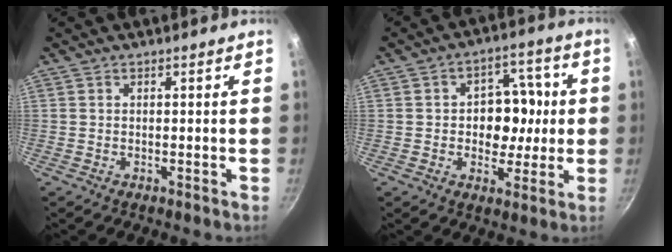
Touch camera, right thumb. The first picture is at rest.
{"total": 10.6, "force": [0.1, 8.1, 6.7], "torque": [-0.043, 0.011, -0.004]}